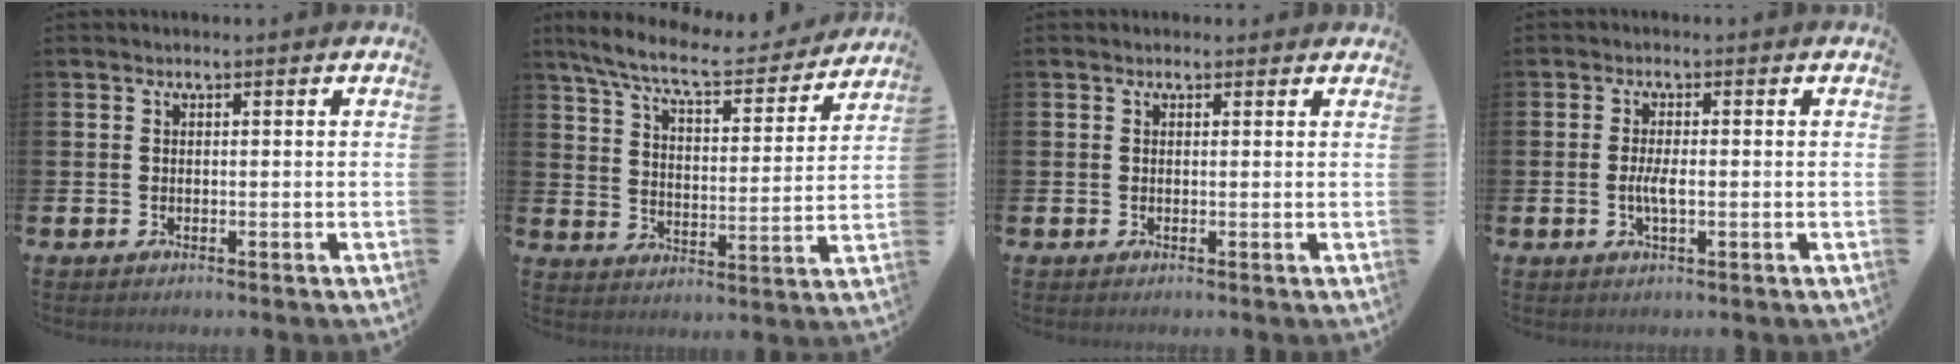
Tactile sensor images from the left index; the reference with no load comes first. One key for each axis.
{"total": 9.0, "fx": 8.0, "fy": 1.4, "fz": 3.9, "tx": -0.114, "ty": -0.046, "tz": 0.135}
{"total": 0.6, "fx": 0.4, "fy": 0.4, "fz": 0.2, "tx": 0.005, "ty": 0.003, "tz": 0.005}
{"total": 2.6, "fx": -0.4, "fy": 0.8, "fz": 2.4, "tx": -0.043, "ty": 0.000, "tz": -0.009}